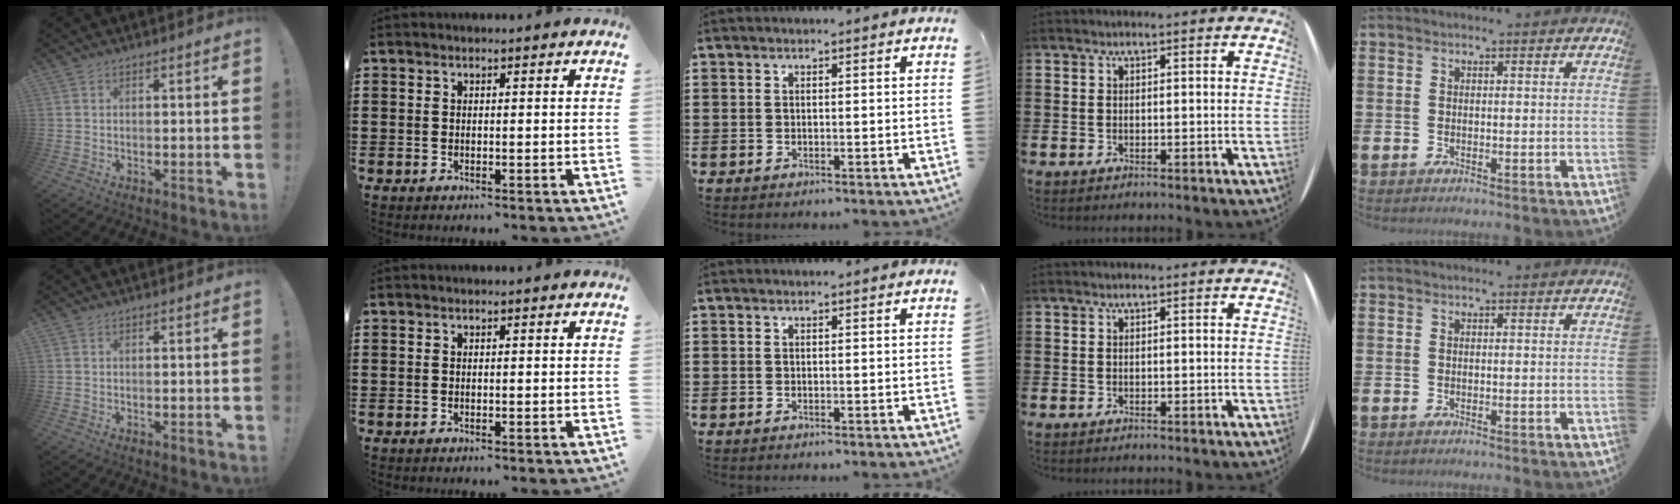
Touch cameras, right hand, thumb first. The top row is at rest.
{}